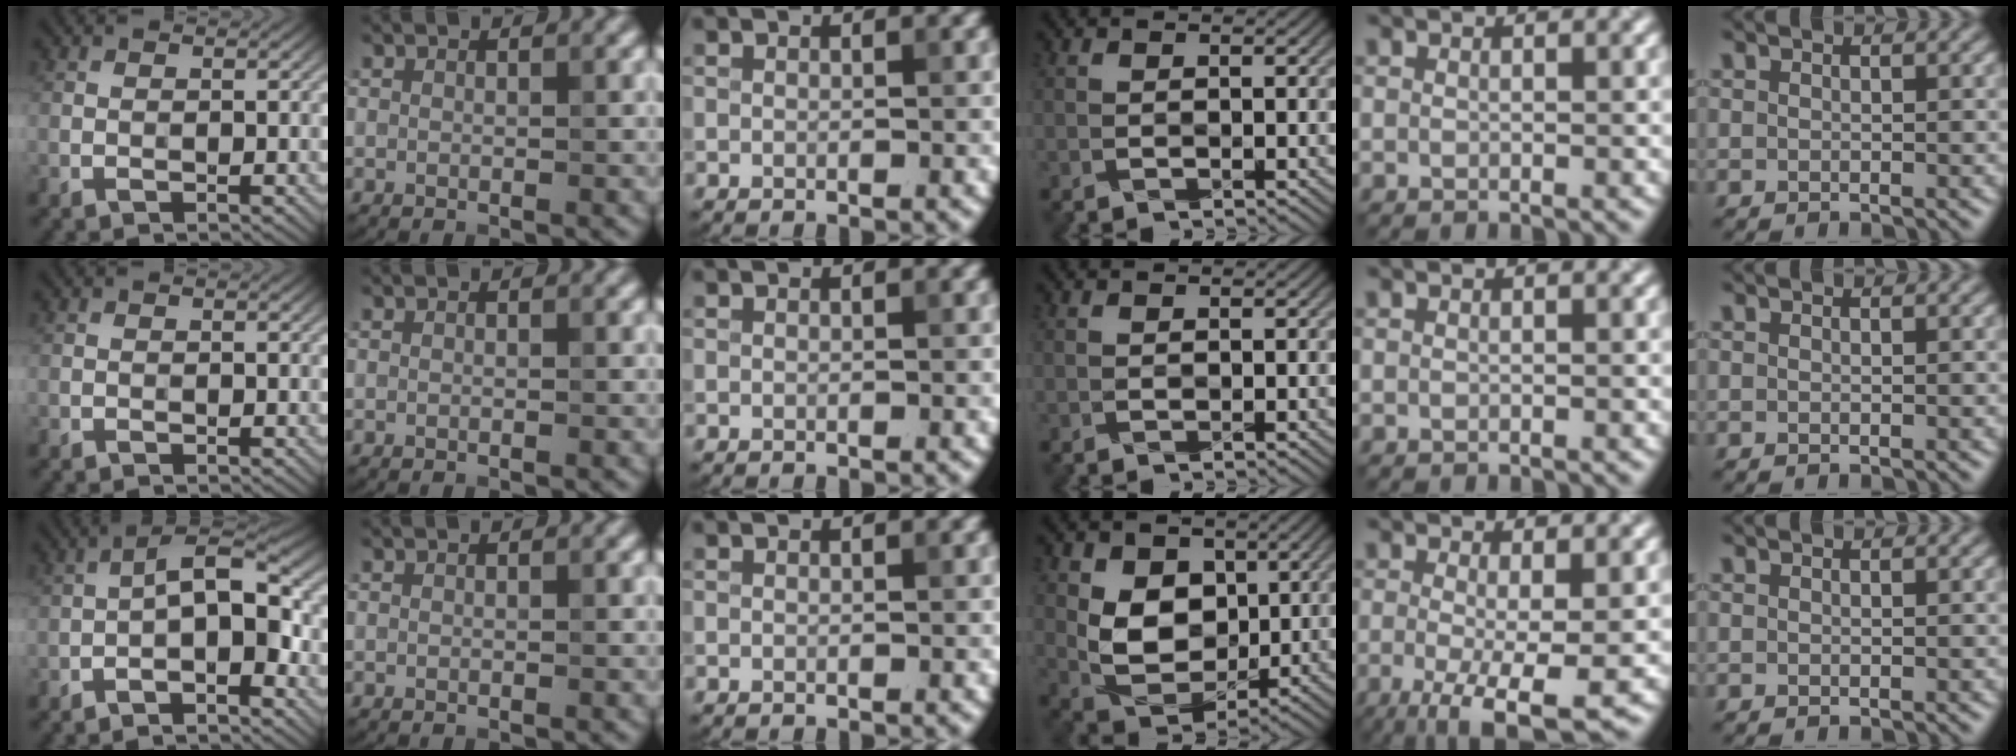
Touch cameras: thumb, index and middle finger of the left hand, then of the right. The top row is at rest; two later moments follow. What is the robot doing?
{"motion": "wrap", "object": "tissue paper"}